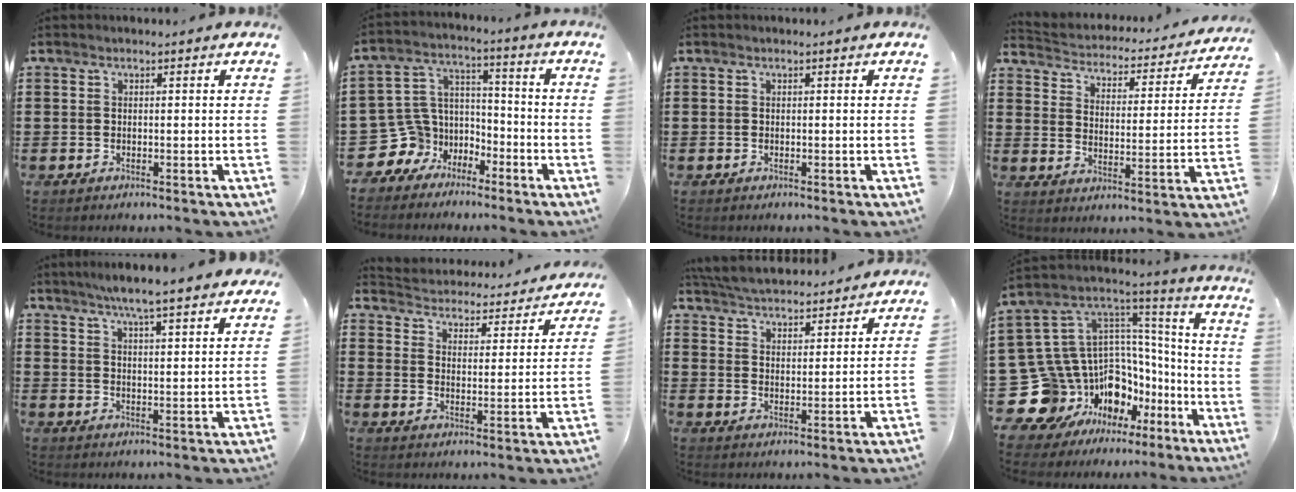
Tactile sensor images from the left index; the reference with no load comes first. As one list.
[{"total": 7.5, "force": [-3.9, 6.4, 0.7], "torque": [-0.066, -0.004, -0.078]}, {"total": 0.0}, {"total": 2.6, "force": [2.6, 0.4, 0.2], "torque": [-0.024, -0.028, 0.035]}, {"total": 5.3, "force": [4.8, -0.2, 2.3], "torque": [-0.060, -0.018, 0.084]}, {"total": 3.4, "force": [3.4, 0.0, -0.2], "torque": [-0.021, -0.035, 0.051]}, {"total": 4.8, "force": [4.8, 0.2, 0.3], "torque": [-0.029, -0.029, 0.083]}, {"total": 13.5, "force": [-6.6, 11.3, 3.4], "torque": [-0.126, -0.024, -0.081]}]